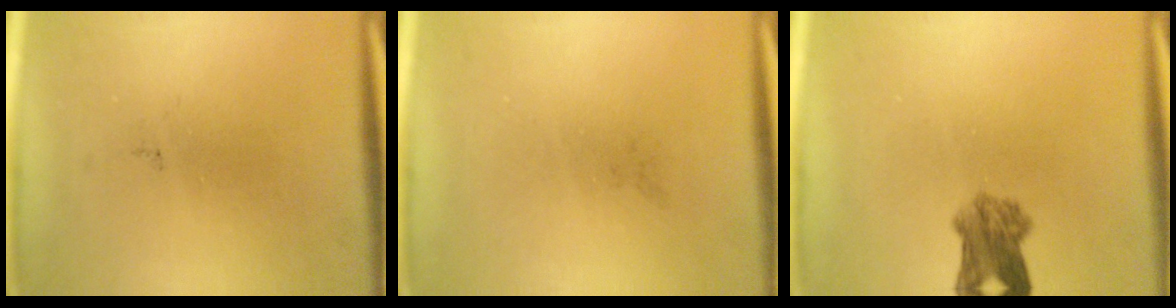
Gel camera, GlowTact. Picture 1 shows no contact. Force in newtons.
{"total": 0.0}
{"total": 4.6}